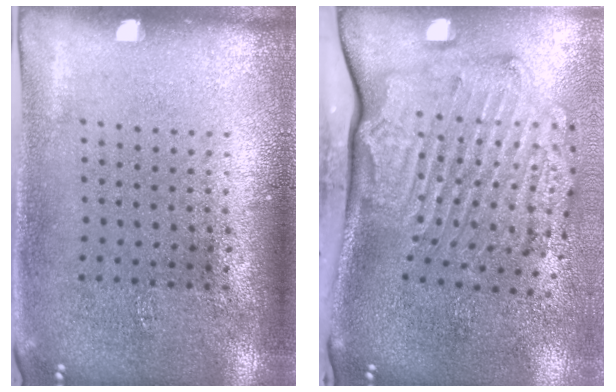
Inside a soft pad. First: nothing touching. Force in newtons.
{"total": 2.8, "press": 2.3, "slide": 1.7}